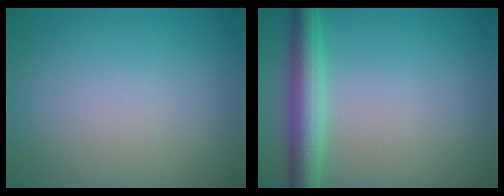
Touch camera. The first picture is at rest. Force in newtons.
{"total": 4.3, "press": 4.3, "slide": 0.1}